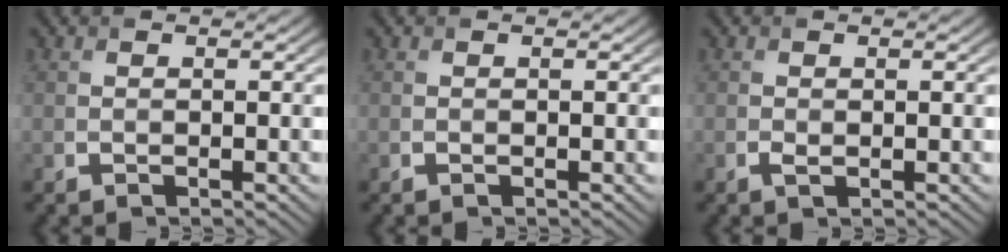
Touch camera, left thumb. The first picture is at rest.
{"total": 0.0}
{"total": 0.7, "force": [-0.2, 0.3, 0.6], "torque": [-0.014, -0.005, -0.003]}